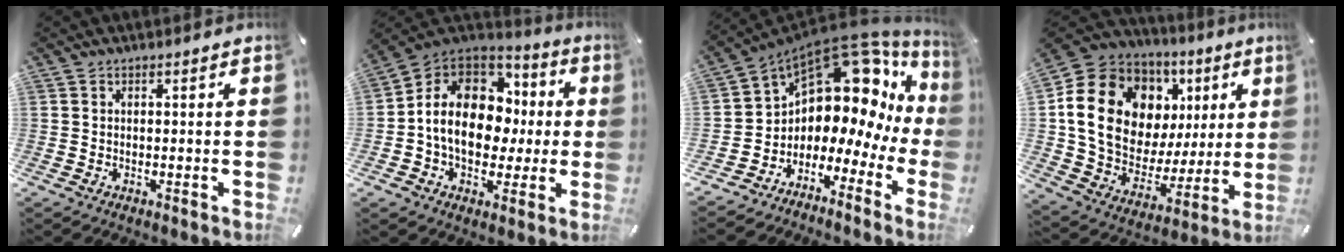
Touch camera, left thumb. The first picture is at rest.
{"total": 14.9, "force": [0.0, 12.0, 8.9], "torque": [-0.170, 0.002, 0.004]}
{"total": 12.7, "force": [8.1, 7.8, 6.0], "torque": [-0.090, -0.093, 0.145]}
{"total": 20.5, "force": [6.5, 15.8, 11.3], "torque": [-0.216, -0.032, 0.126]}